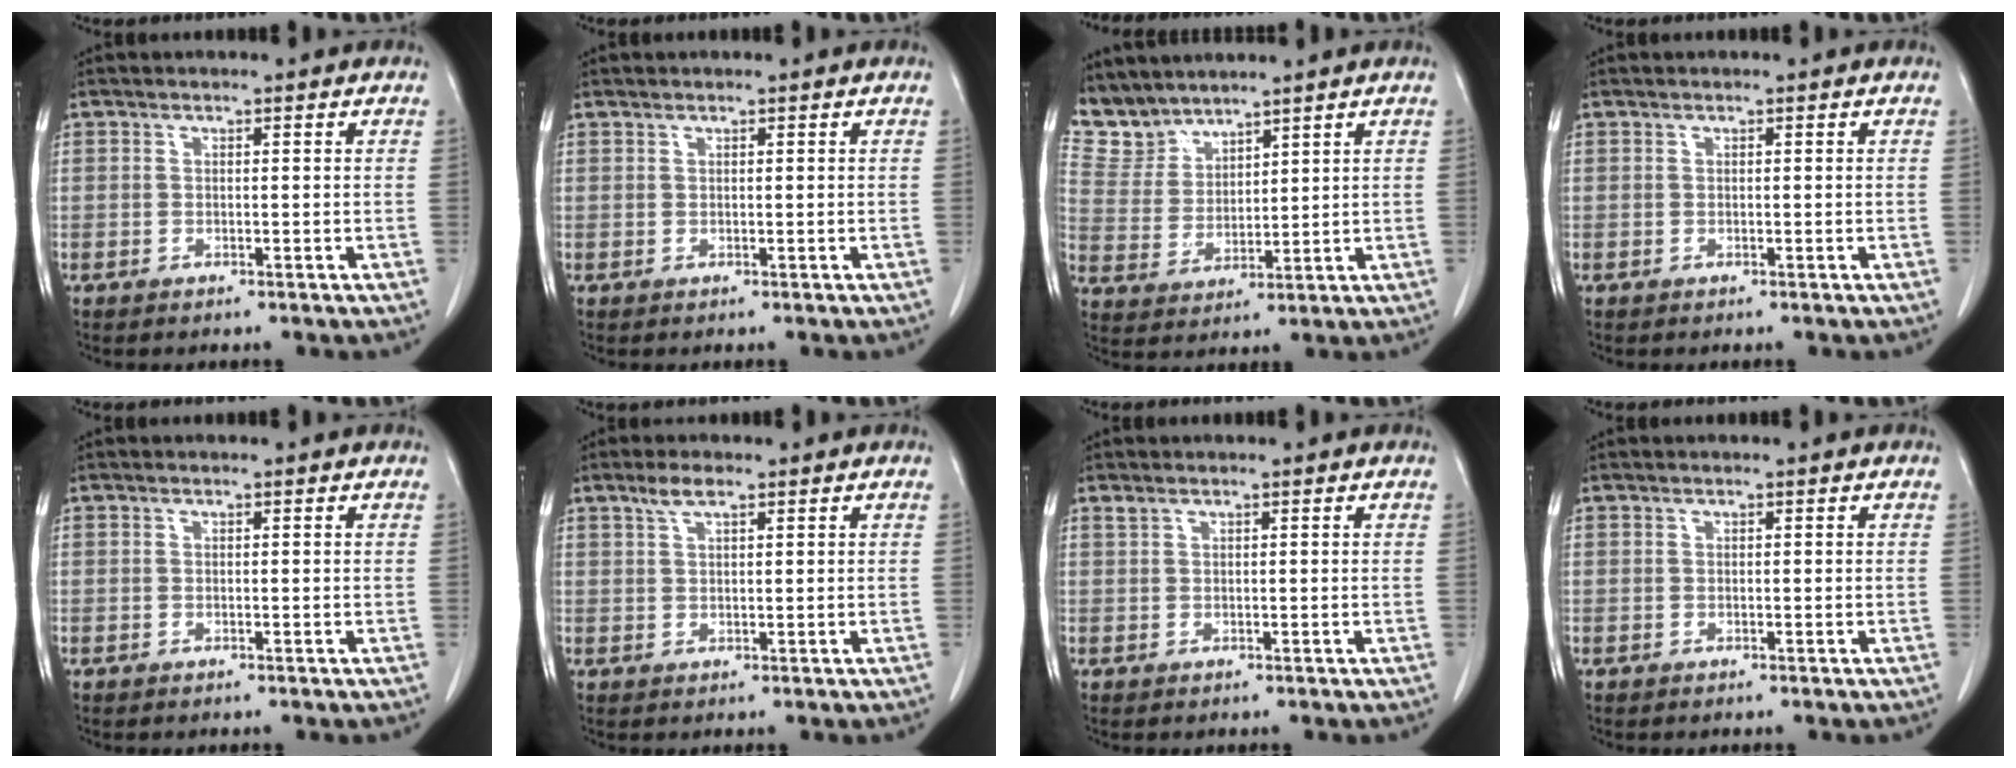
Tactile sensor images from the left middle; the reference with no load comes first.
{"total": 0.0}
{"total": 5.9, "force": [5.6, 1.5, -0.3], "torque": [-0.007, 0.009, 0.133]}
{"total": 0.0}
{"total": 0.0}
{"total": 2.6, "force": [1.8, 0.6, 1.8], "torque": [-0.041, 0.007, 0.037]}
{"total": 0.6, "force": [0.5, 0.1, 0.2], "torque": [-0.012, 0.007, 0.015]}
{"total": 0.0}